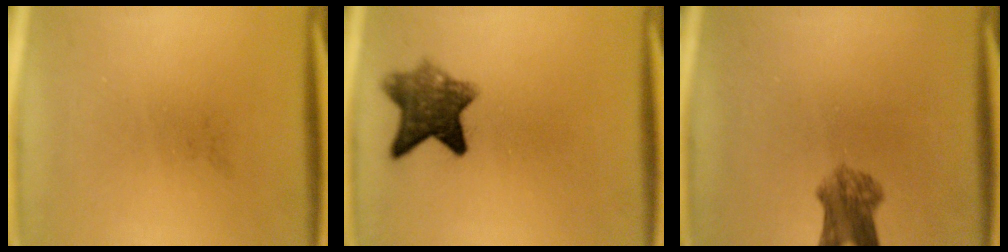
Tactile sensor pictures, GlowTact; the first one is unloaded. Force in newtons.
{"total": 7.7}
{"total": 5.0}